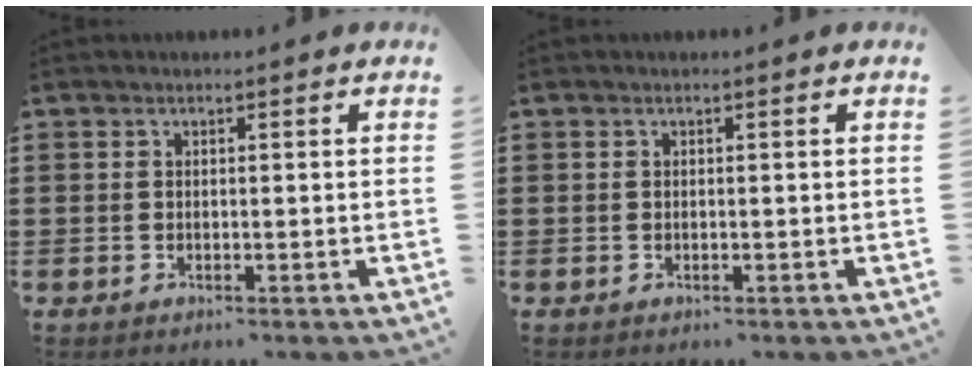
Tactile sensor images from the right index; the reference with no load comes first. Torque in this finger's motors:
{"motor_torque": [0.03, 0.07, 0.04, 0.00]}